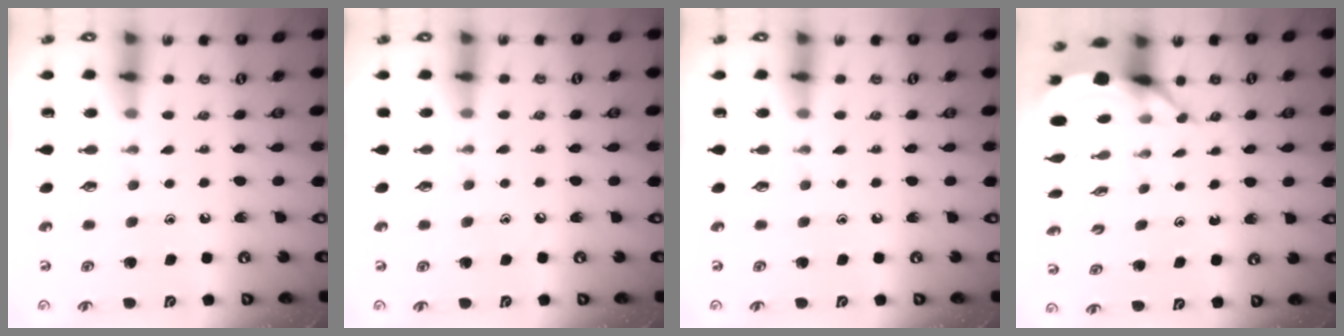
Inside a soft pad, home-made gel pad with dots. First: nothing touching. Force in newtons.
{"total": 2.3, "press": 2.2, "slide": 0.4}
{"total": 0.0}
{"total": 6.2, "press": 6.2, "slide": 0.5}